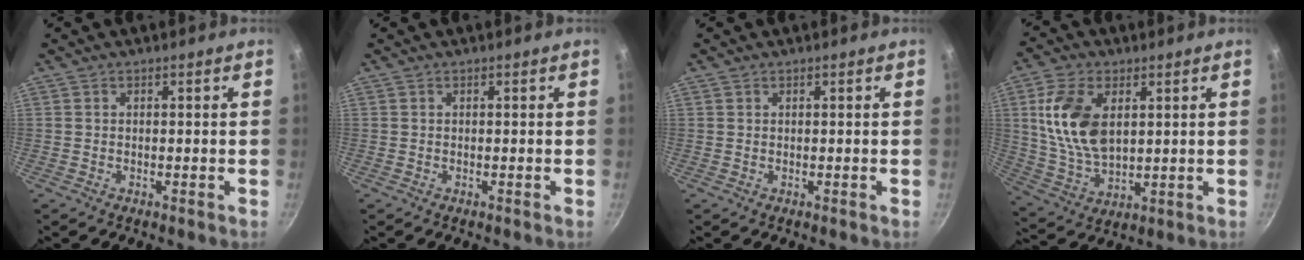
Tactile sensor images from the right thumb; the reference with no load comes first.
{"total": 0.0}
{"total": 0.0}
{"total": 14.0, "force": [3.5, 8.3, 10.7], "torque": [-0.195, -0.018, 0.077]}